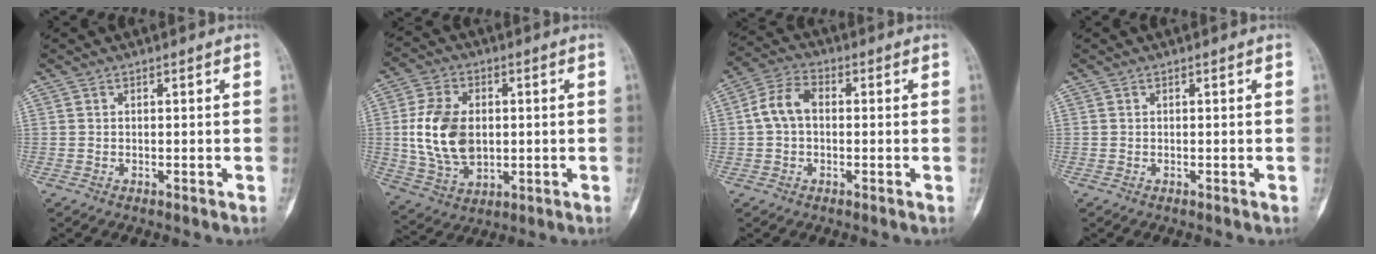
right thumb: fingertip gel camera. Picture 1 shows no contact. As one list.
[{"total": 13.9, "force": [0.4, 9.4, 10.3], "torque": [-0.178, -0.001, 0.017]}, {"total": 7.0, "force": [0.2, 4.8, 5.1], "torque": [-0.095, 0.024, -0.006]}, {"total": 0.0}]